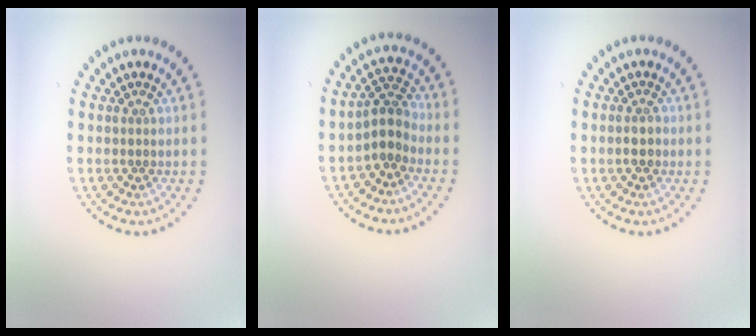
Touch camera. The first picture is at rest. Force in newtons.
{"total": 2.5, "press": 2.0, "slide": 1.6}
{"total": 1.2, "press": 1.1, "slide": 0.5}